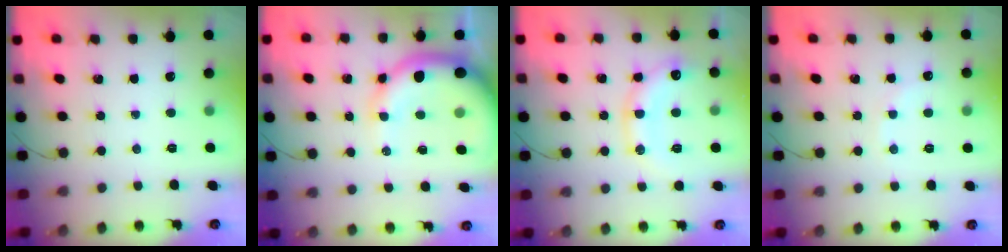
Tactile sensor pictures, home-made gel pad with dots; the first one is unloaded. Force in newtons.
{"total": 12.1, "press": 11.6, "slide": 3.1}
{"total": 13.6, "press": 13.5, "slide": 1.3}
{"total": 3.9, "press": 3.7, "slide": 1.1}